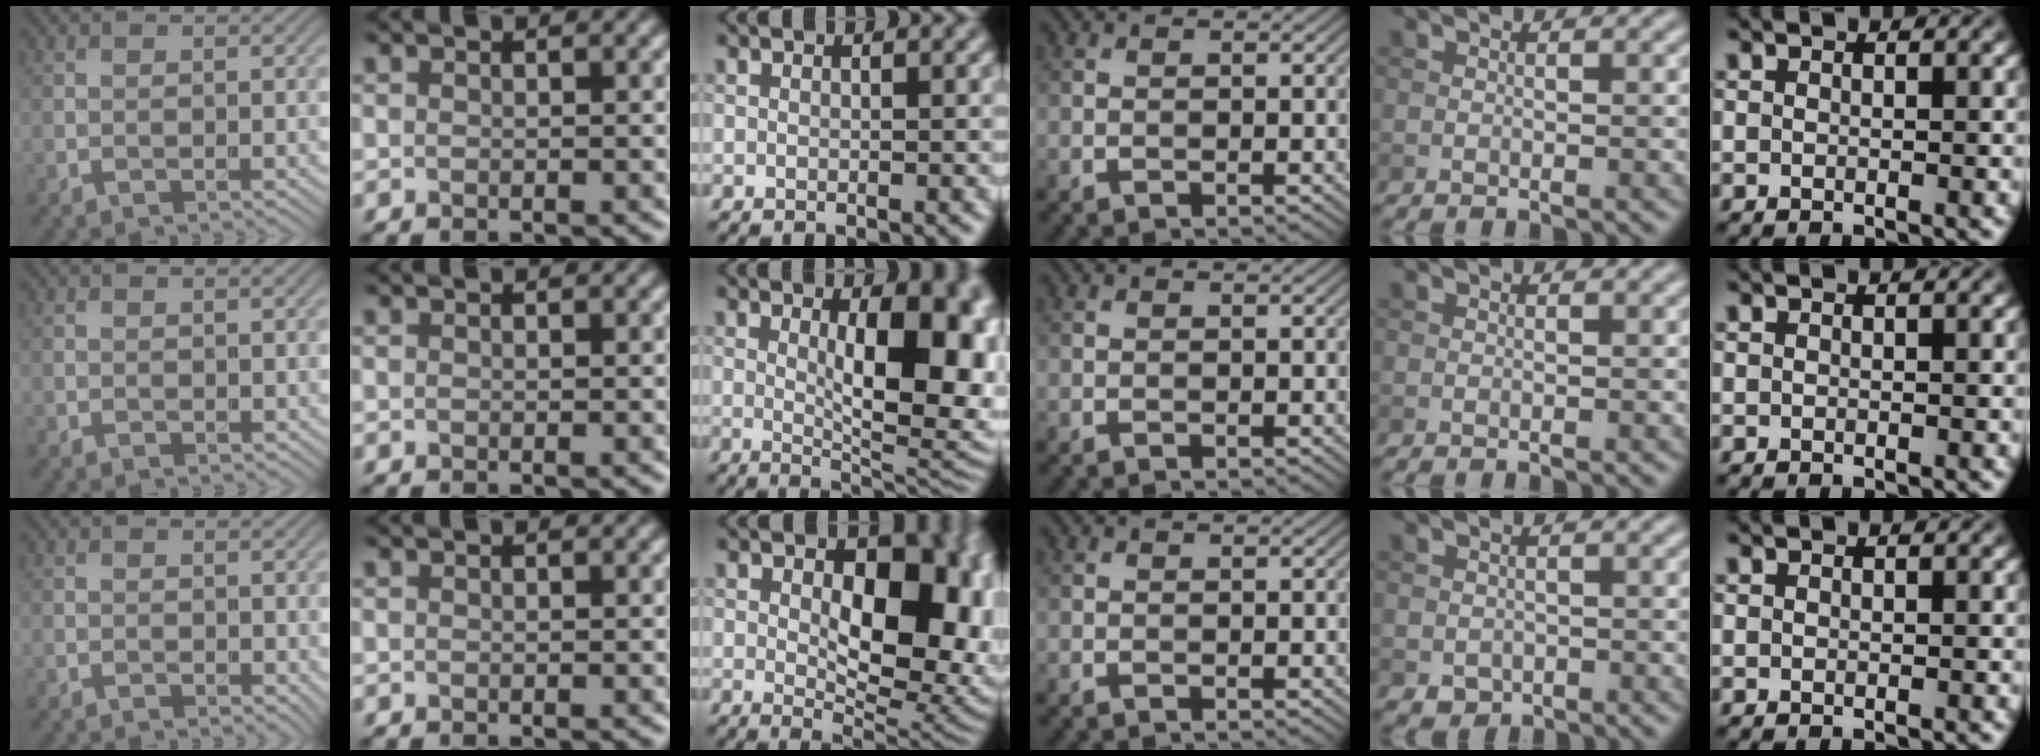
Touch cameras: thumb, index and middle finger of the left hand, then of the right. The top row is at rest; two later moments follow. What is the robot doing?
{"motion": "unscrew", "object": "dispenser bottle"}